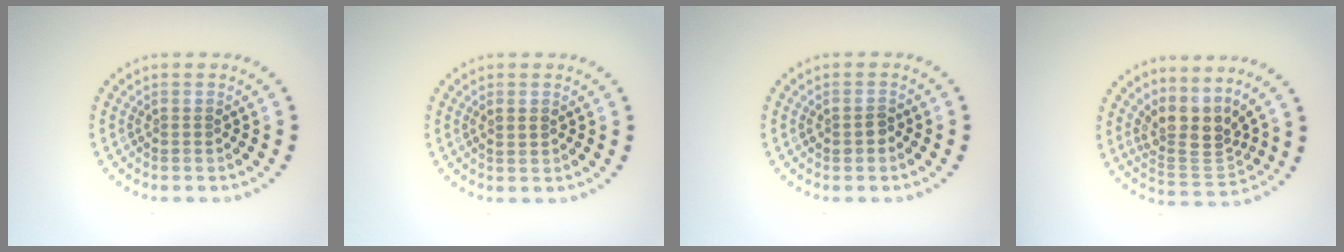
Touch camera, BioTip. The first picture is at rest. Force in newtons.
{"total": 0.6, "press": 0.6, "slide": 0.2}
{"total": 1.2, "press": 1.1, "slide": 0.1}
{"total": 3.9, "press": 2.8, "slide": 2.6}